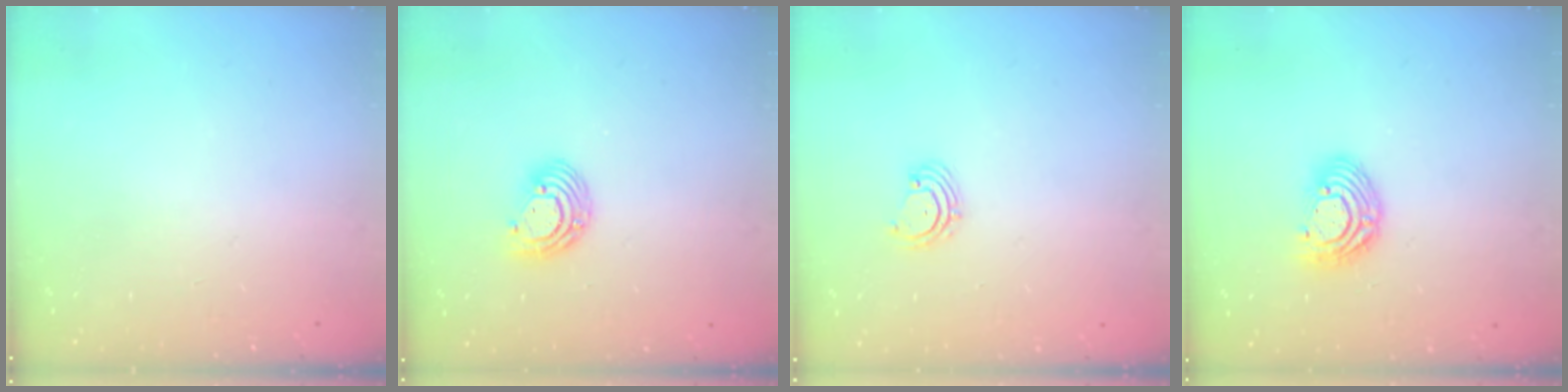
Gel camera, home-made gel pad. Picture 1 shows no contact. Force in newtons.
{"total": 9.2, "press": 9.1, "slide": 1.6}
{"total": 2.5, "press": 2.4, "slide": 0.4}
{"total": 9.9, "press": 9.9, "slide": 0.8}